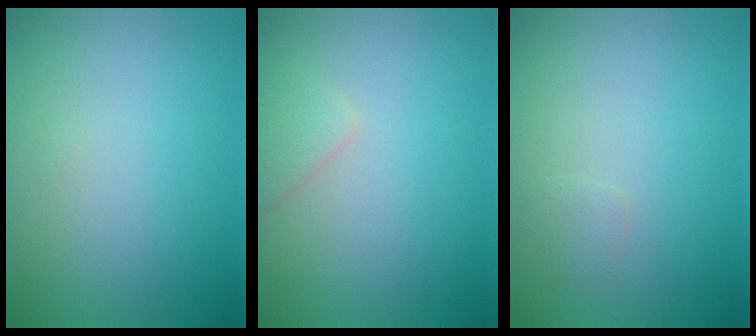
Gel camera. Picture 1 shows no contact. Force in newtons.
{"total": 1.2, "press": 1.2, "slide": 0.1}
{"total": 0.8, "press": 0.8, "slide": 0.1}